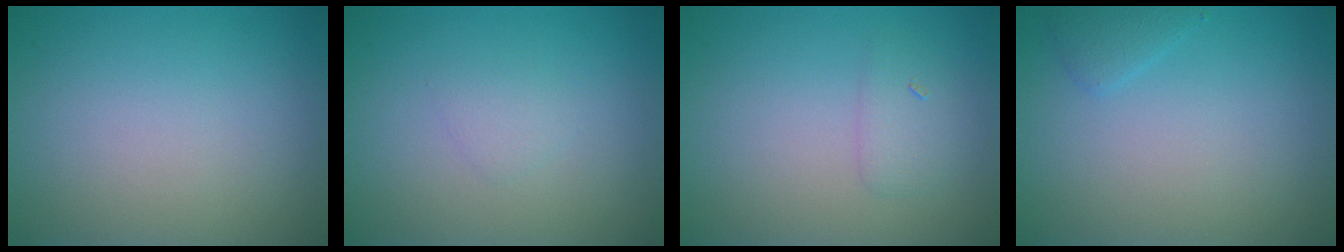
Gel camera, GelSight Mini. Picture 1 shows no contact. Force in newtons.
{"total": 0.9, "press": 0.9, "slide": 0.1}
{"total": 1.5, "press": 1.5, "slide": 0.1}
{"total": 1.1, "press": 1.1, "slide": 0.1}